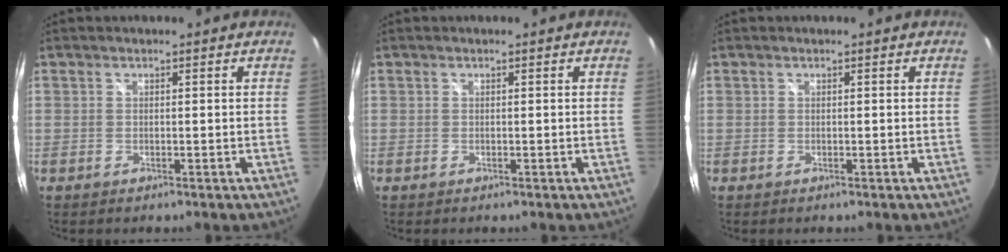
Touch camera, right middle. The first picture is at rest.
{"total": 0.0}
{"total": 0.0}